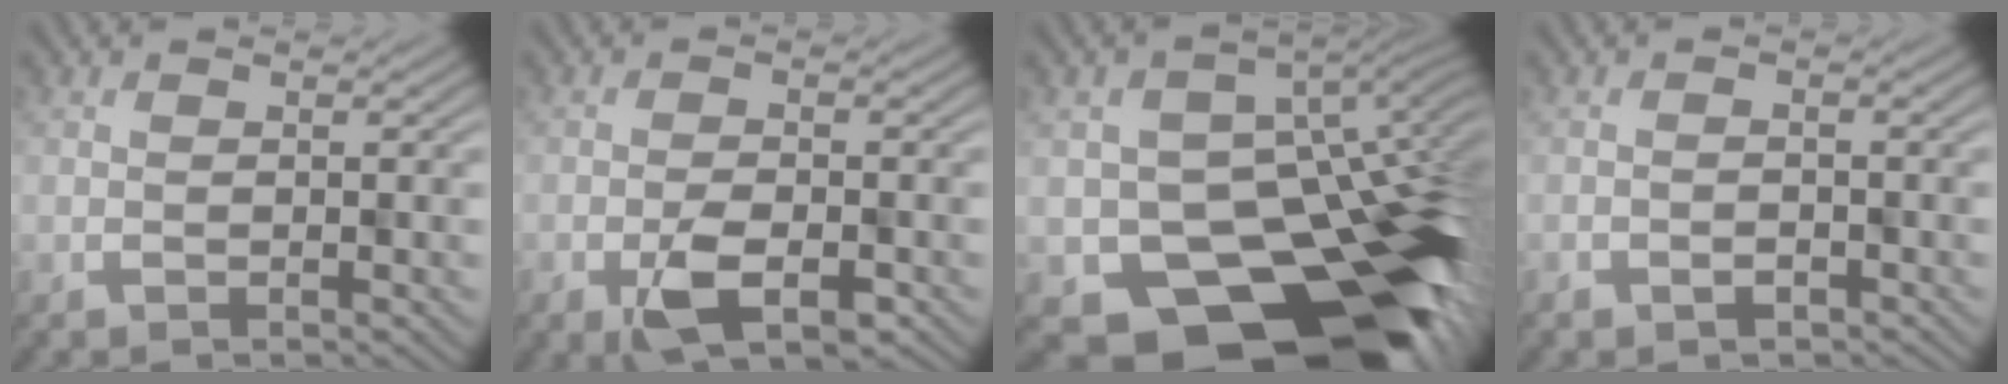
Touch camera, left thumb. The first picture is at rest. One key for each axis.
{"total": 4.9, "fx": -2.5, "fy": 2.2, "fz": 3.6, "tx": -0.071, "ty": -0.011, "tz": -0.035}
{"total": 16.4, "fx": -6.6, "fy": 11.7, "fz": 9.4, "tx": -0.114, "ty": -0.049, "tz": -0.078}
{"total": 0.9, "fx": -0.8, "fy": 0.4, "fz": -0.2, "tx": -0.003, "ty": -0.004, "tz": -0.006}